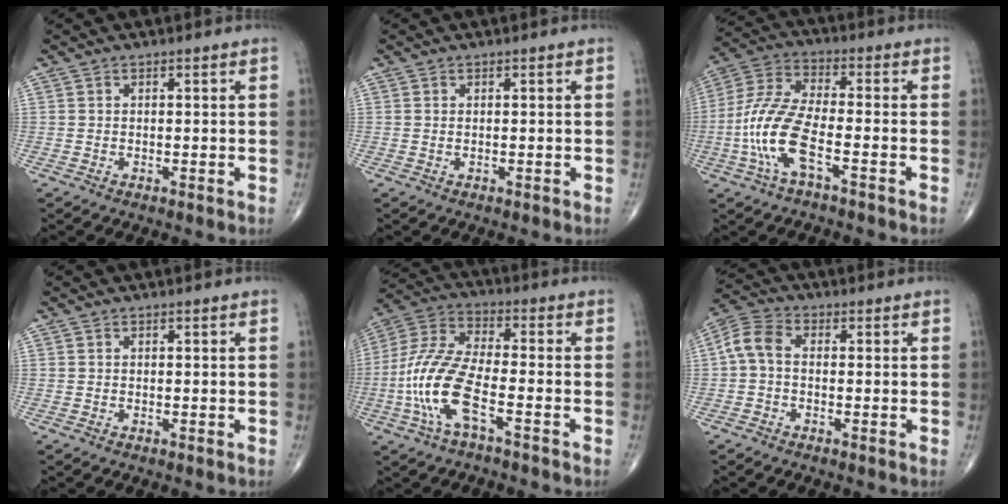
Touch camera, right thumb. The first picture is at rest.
{"total": 0.0}
{"total": 12.2, "force": [-4.2, 4.1, 10.7], "torque": [-0.244, 0.032, -0.086]}
{"total": 0.0}
{"total": 13.4, "force": [-4.8, 4.4, 11.7], "torque": [-0.266, 0.032, -0.096]}
{"total": 5.6, "force": [-0.2, 3.6, 4.3], "torque": [-0.088, 0.019, -0.016]}